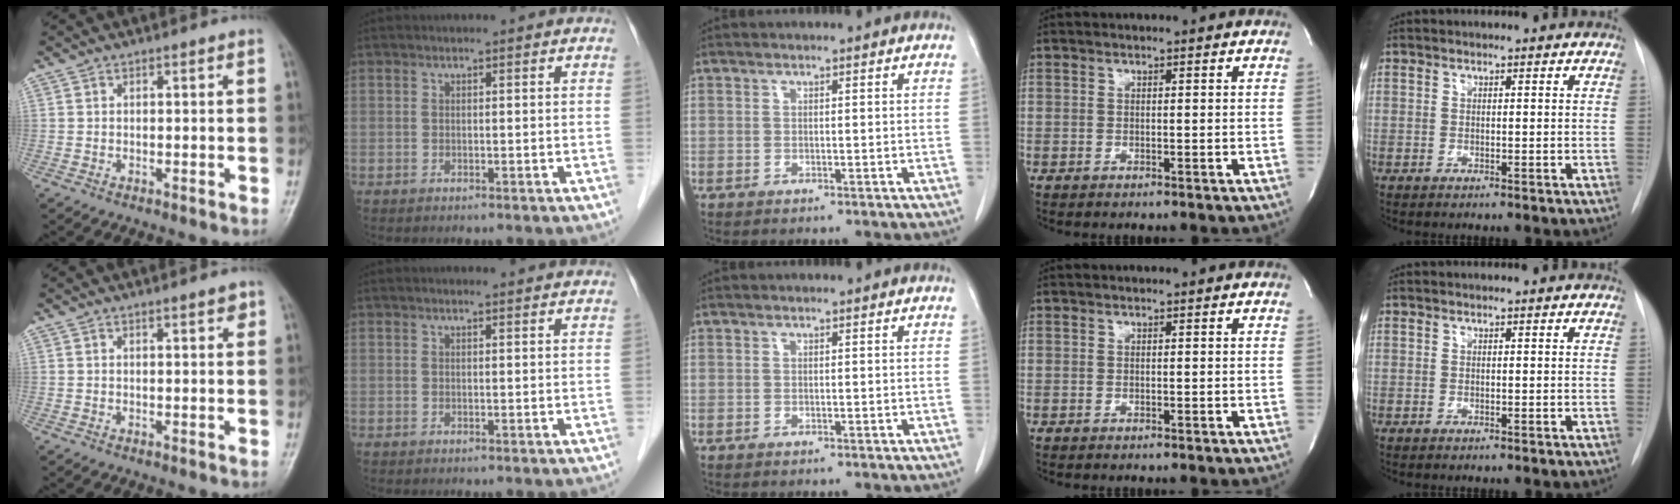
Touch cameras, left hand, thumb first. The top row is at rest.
{"thumb": {"total": 1.8, "force": [1.2, 0.5, 1.3], "torque": [-0.015, -0.005, 0.015]}, "index": {"total": 2.4, "force": [2.3, 0.2, 0.6], "torque": [-0.013, 0.009, 0.021]}}